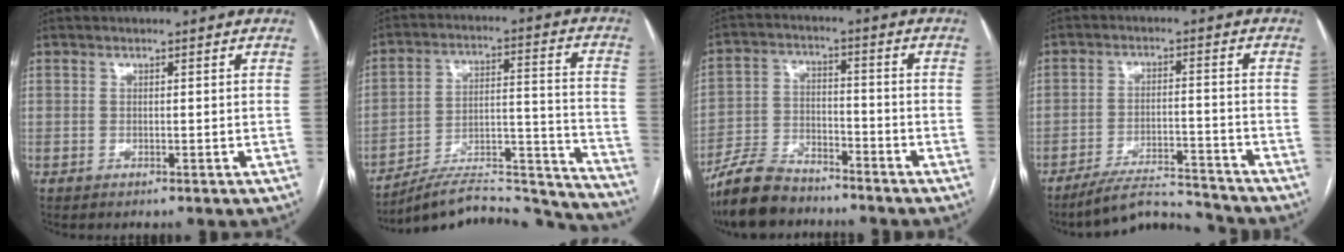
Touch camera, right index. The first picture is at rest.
{"total": 24.4, "force": [-23.4, 2.9, 6.2], "torque": [-0.043, 0.041, -0.333]}
{"total": 9.5, "force": [-8.2, 3.3, 3.4], "torque": [-0.078, -0.007, -0.158]}
{"total": 7.8, "force": [-7.8, -0.2, 0.3], "torque": [-0.002, 0.008, -0.135]}